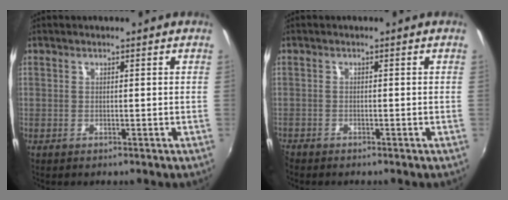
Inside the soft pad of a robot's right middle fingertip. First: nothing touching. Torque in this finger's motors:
{"motor_torque": [0.17, -0.62, 0.14, 0.13]}